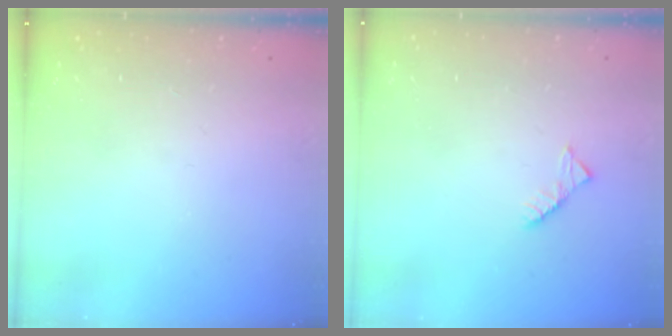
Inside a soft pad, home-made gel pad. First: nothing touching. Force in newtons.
{"total": 2.6, "press": 2.6, "slide": 0.4}